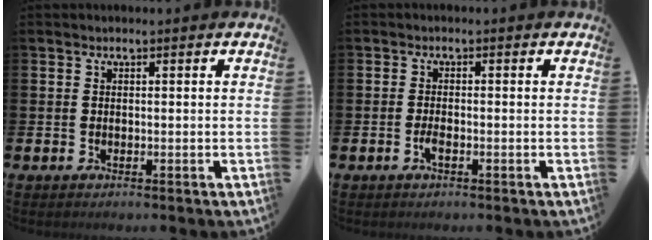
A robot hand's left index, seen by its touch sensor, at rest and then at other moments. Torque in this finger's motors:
{"motor_torque": [0.36, 0.05, -0.05, 0.06]}